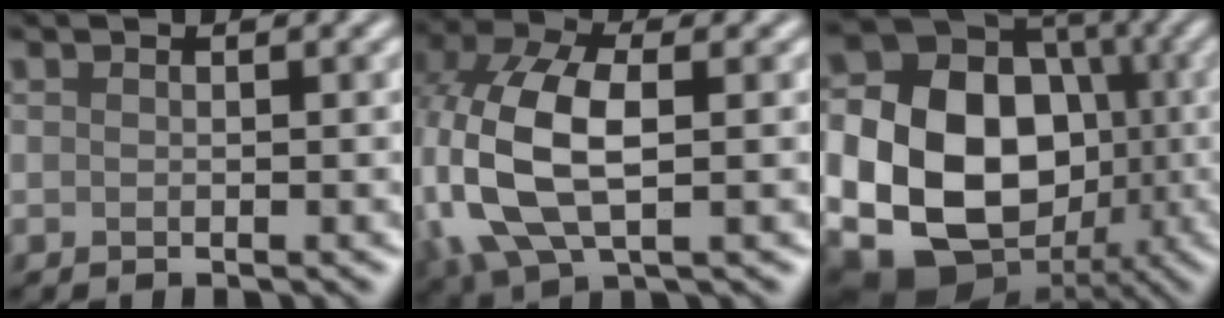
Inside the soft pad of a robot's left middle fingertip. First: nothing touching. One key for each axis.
{"total": 8.7, "fx": -0.7, "fy": 4.8, "fz": 7.2, "tx": -0.172, "ty": 0.004, "tz": -0.017}
{"total": 18.8, "fx": -2.8, "fy": 15.2, "fz": 10.7, "tx": -0.203, "ty": -0.018, "tz": -0.072}